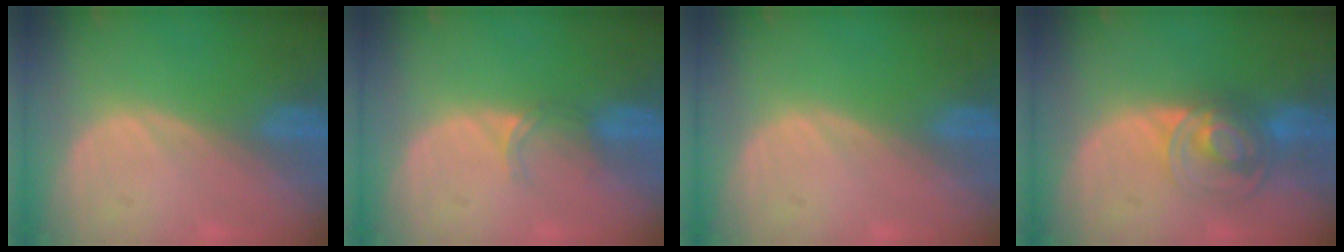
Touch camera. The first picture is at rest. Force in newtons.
{"total": 2.2, "press": 1.7, "slide": 1.3}
{"total": 0.0}
{"total": 7.5, "press": 6.1, "slide": 4.3}